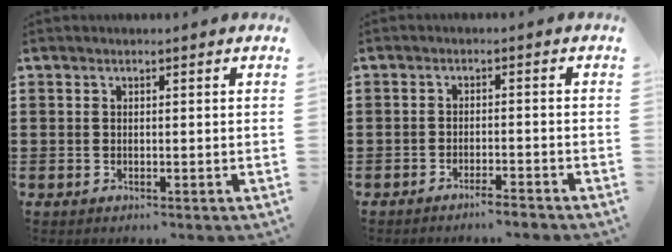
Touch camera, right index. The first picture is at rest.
{"total": 2.2, "force": [-2.1, -0.1, 0.7], "torque": [-0.013, 0.000, -0.040]}